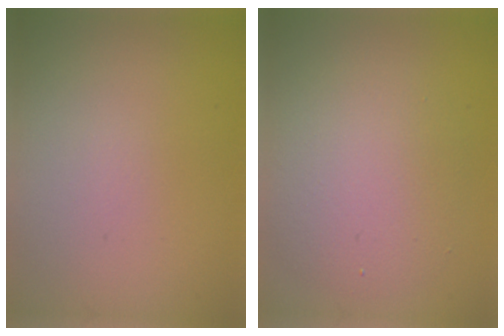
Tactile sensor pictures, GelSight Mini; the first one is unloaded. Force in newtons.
{"total": 5.1, "press": 5.1, "slide": 0.1}